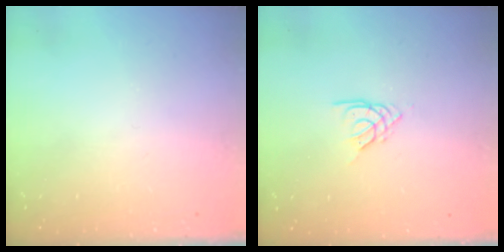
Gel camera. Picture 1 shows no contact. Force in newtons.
{"total": 3.2, "press": 3.1, "slide": 0.7}